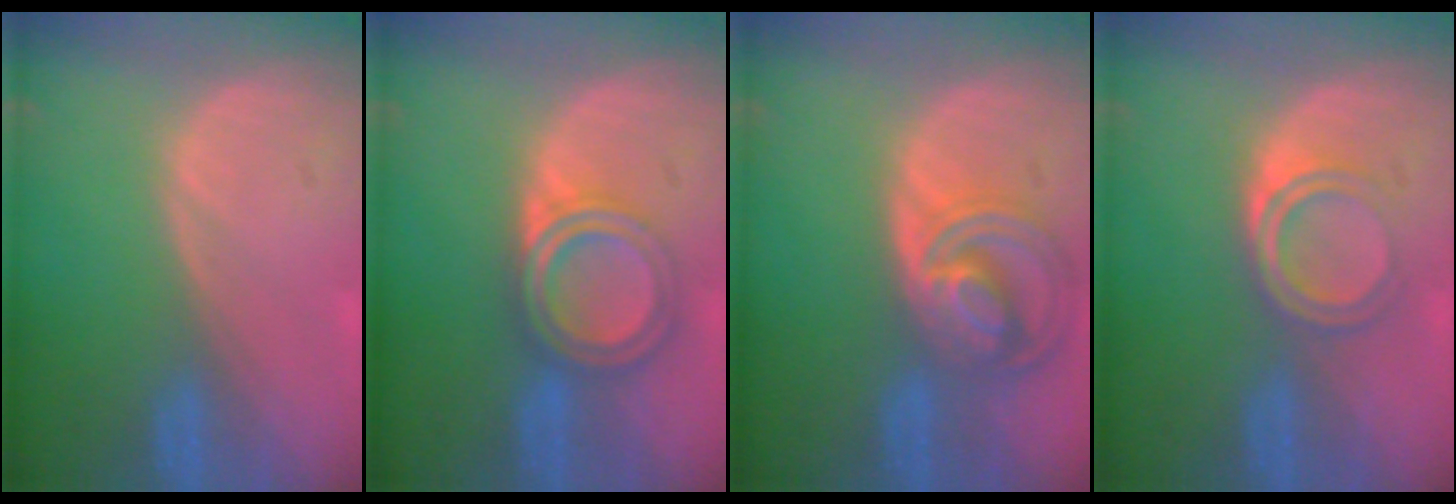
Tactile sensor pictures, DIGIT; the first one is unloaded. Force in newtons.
{"total": 5.8, "press": 5.8, "slide": 0.2}
{"total": 8.7, "press": 7.5, "slide": 4.4}
{"total": 4.2, "press": 4.1, "slide": 1.0}